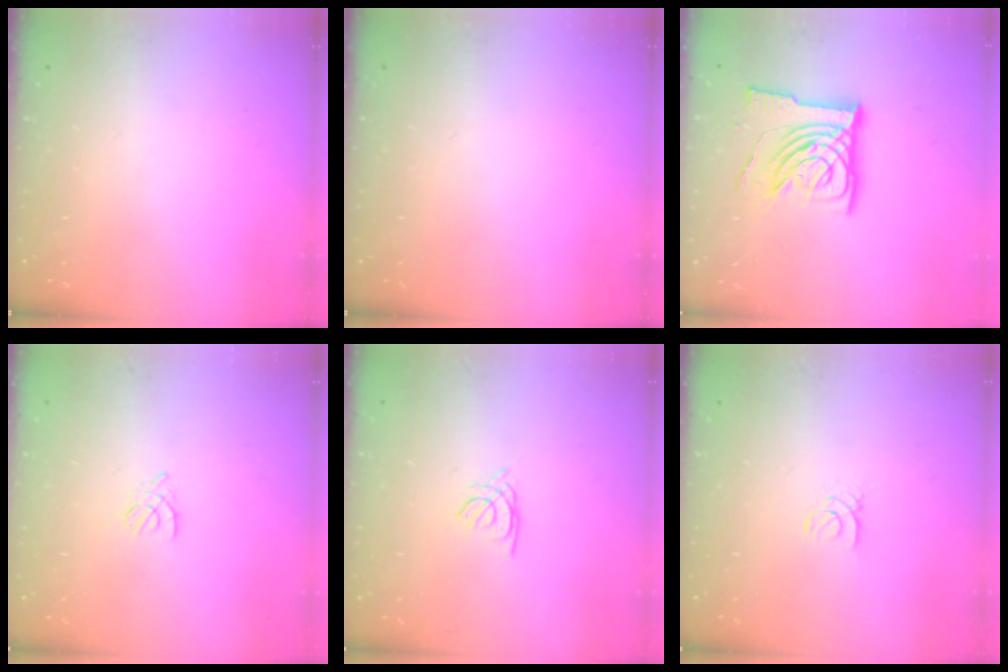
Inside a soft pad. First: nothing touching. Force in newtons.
{"total": 0.0}
{"total": 15.3, "press": 15.2, "slide": 2.0}
{"total": 2.0, "press": 1.9, "slide": 0.5}
{"total": 1.4, "press": 1.4, "slide": 0.4}
{"total": 1.4, "press": 1.4, "slide": 0.1}